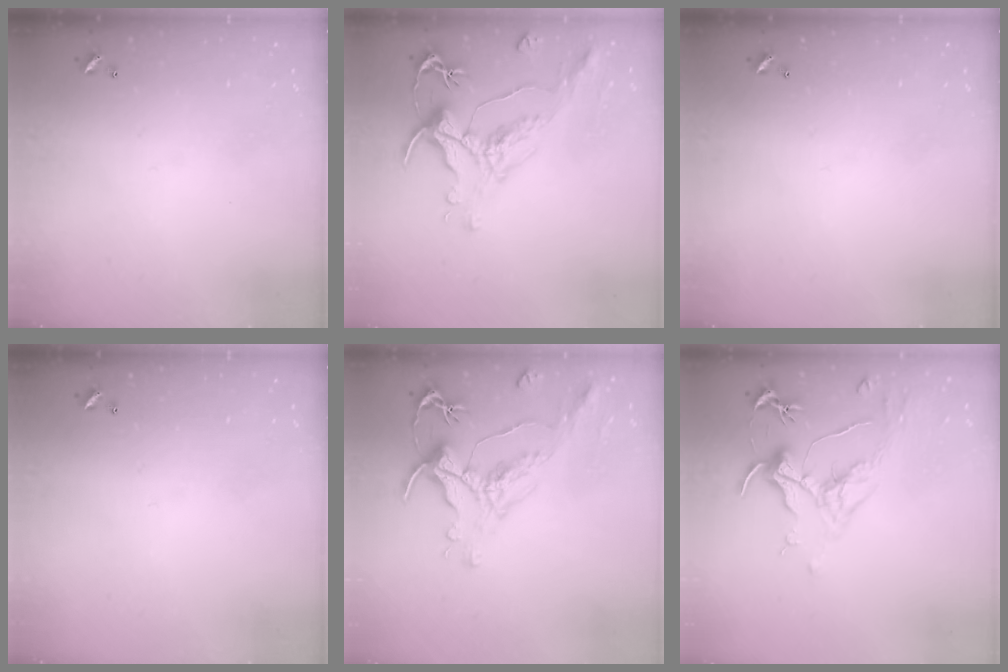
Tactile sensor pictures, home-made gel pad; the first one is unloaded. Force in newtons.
{"total": 1.5, "press": 0.9, "slide": 1.2}
{"total": 0.0}
{"total": 0.0}
{"total": 1.8, "press": 1.4, "slide": 1.2}
{"total": 1.8, "press": 1.6, "slide": 0.8}